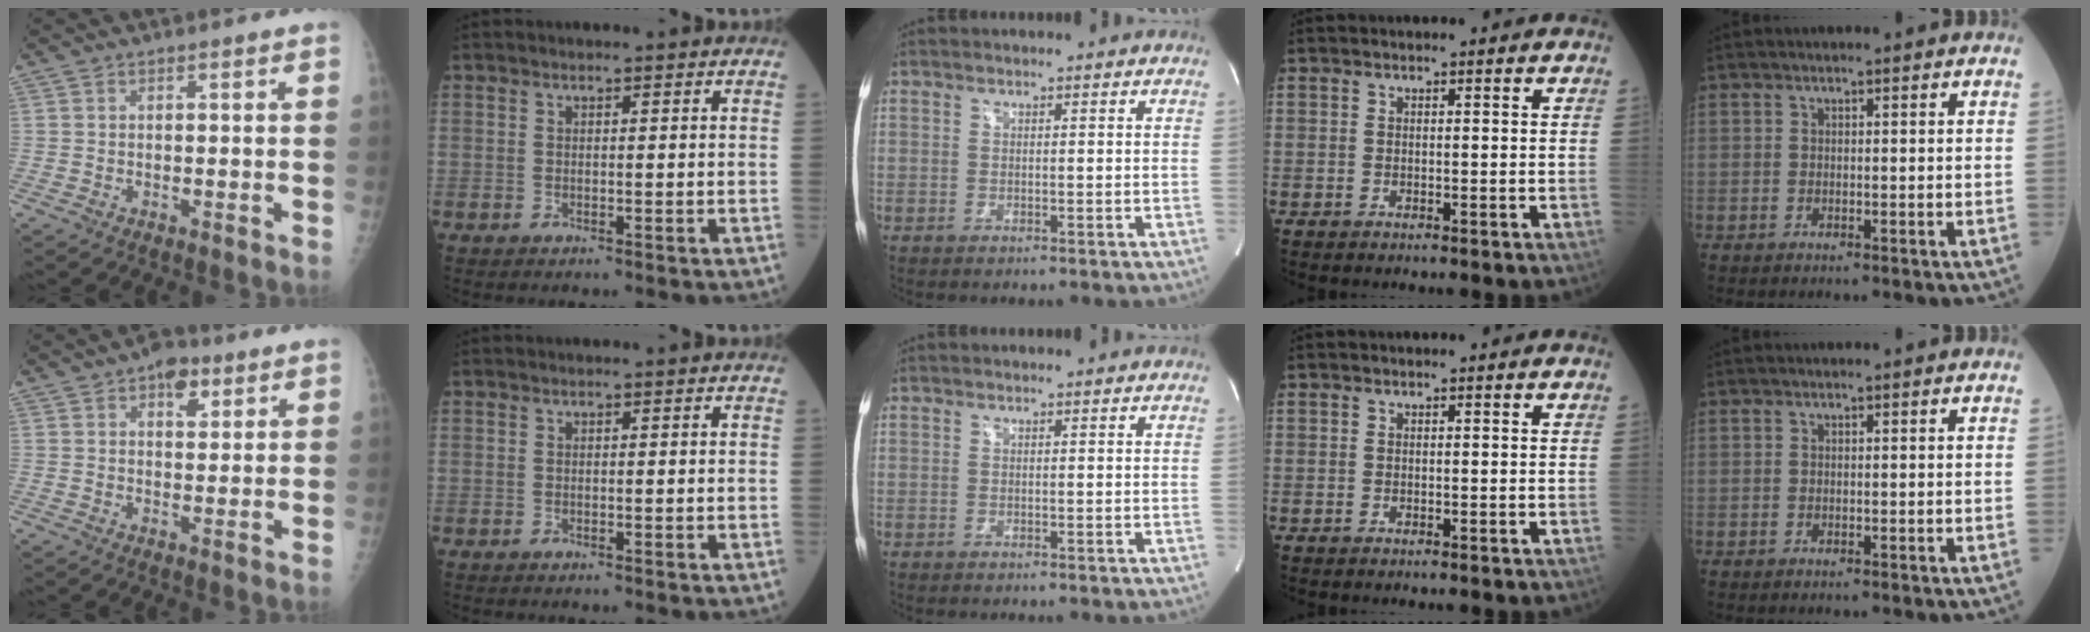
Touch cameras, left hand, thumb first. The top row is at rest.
{"thumb": {"total": 5.7, "force": [2.9, 3.3, 3.6], "torque": [-0.024, -0.008, 0.037]}}